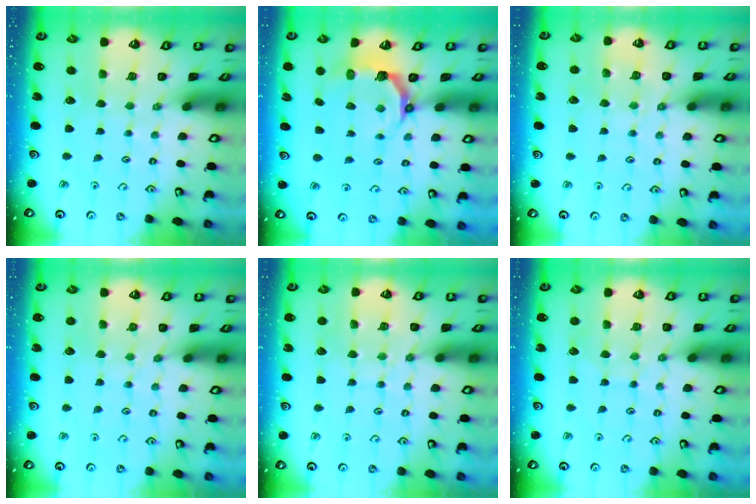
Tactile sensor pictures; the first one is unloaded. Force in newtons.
{"total": 5.4, "press": 3.7, "slide": 3.9}
{"total": 4.5, "press": 4.5, "slide": 0.6}
{"total": 5.8, "press": 5.8, "slide": 0.8}
{"total": 8.7, "press": 8.7, "slide": 0.8}
{"total": 6.2, "press": 6.2, "slide": 0.3}